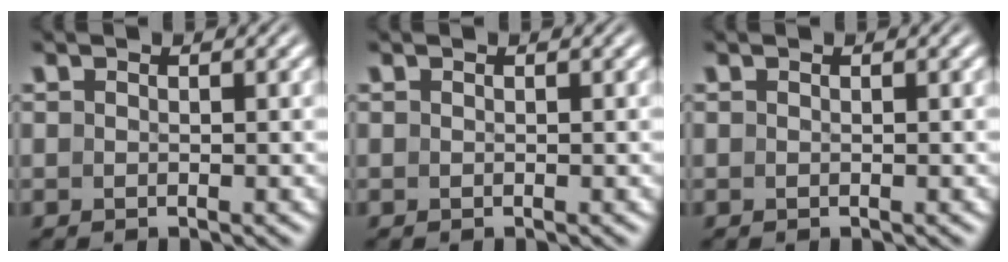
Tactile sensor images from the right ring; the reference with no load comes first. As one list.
[{"total": 0.0}, {"total": 0.0}]